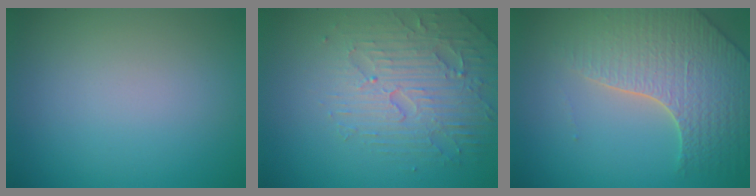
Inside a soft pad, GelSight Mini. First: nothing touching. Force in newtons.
{"total": 4.4, "press": 3.9, "slide": 2.1}
{"total": 4.9, "press": 4.5, "slide": 2.0}